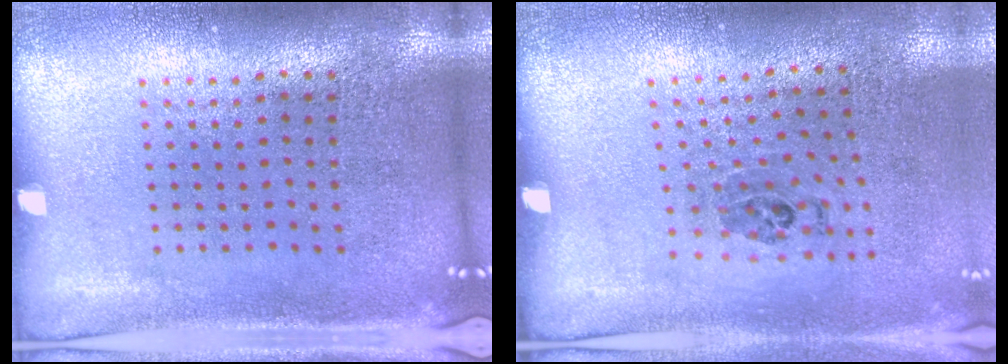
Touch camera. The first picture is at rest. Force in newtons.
{"total": 1.2, "press": 0.8, "slide": 0.9}